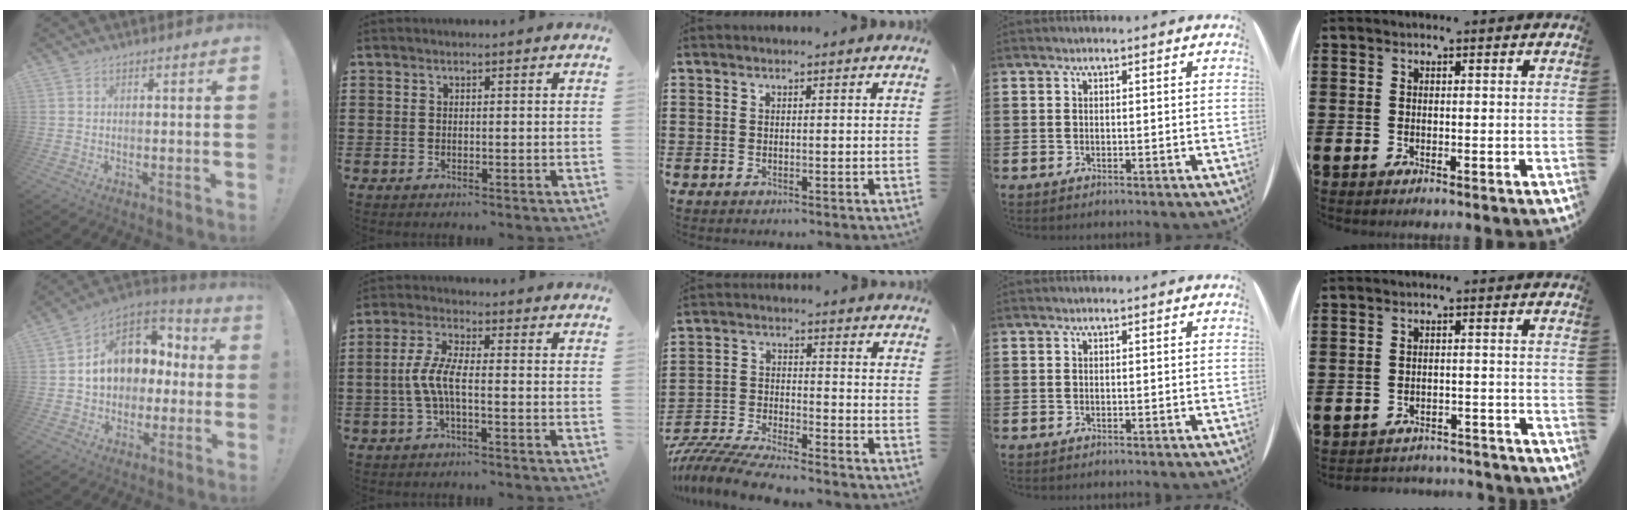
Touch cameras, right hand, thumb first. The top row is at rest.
{"thumb": {"total": 14.0, "force": [2.8, 11.5, 7.6], "torque": [-0.105, -0.008, 0.063]}, "index": {"total": 5.5, "force": [-1.4, 1.5, 5.1], "torque": [-0.126, -0.007, -0.037]}, "middle": {"total": 7.2, "force": [-7.0, 0.2, 1.7], "torque": [-0.040, -0.001, -0.139]}, "little": {"total": 1.9, "force": [-1.9, 0.1, -0.1], "torque": [-0.006, 0.003, -0.043]}}